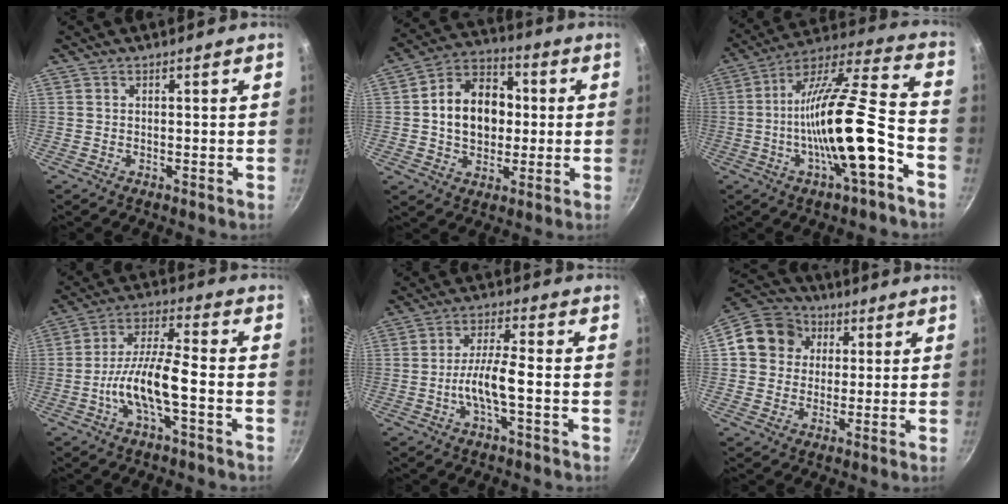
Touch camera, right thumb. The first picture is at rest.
{"total": 14.4, "force": [0.8, 10.9, 9.4], "torque": [-0.118, 0.024, 0.001]}
{"total": 20.7, "force": [-6.4, 4.8, 19.1], "torque": [-0.315, 0.040, -0.116]}
{"total": 11.0, "force": [-3.6, 2.9, 10.0], "torque": [-0.188, 0.038, -0.074]}
{"total": 7.3, "force": [-2.0, 1.6, 6.9], "torque": [-0.135, 0.025, -0.043]}
{"total": 11.7, "force": [2.7, 10.4, 4.7], "torque": [-0.059, 0.019, 0.030]}